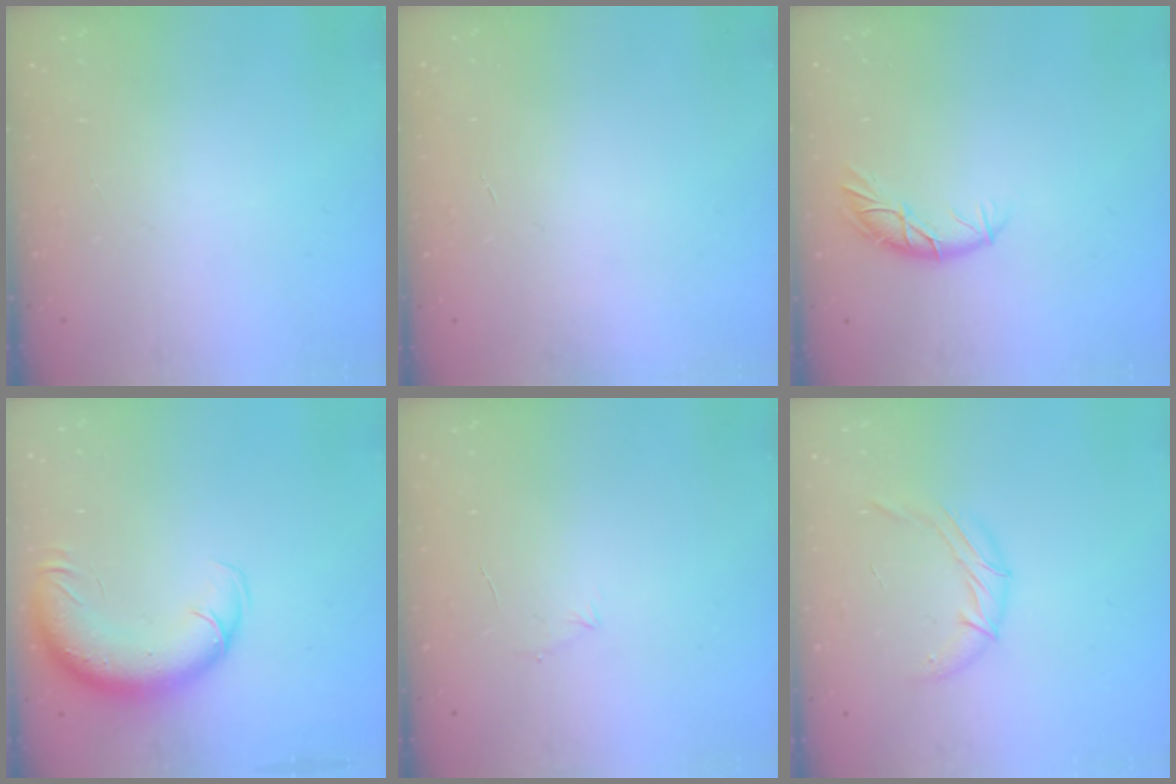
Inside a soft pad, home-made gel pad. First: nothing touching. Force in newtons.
{"total": 0.0}
{"total": 8.1, "press": 8.1, "slide": 0.4}
{"total": 13.6, "press": 13.1, "slide": 3.5}
{"total": 3.9, "press": 3.8, "slide": 1.0}
{"total": 7.9, "press": 7.8, "slide": 0.3}